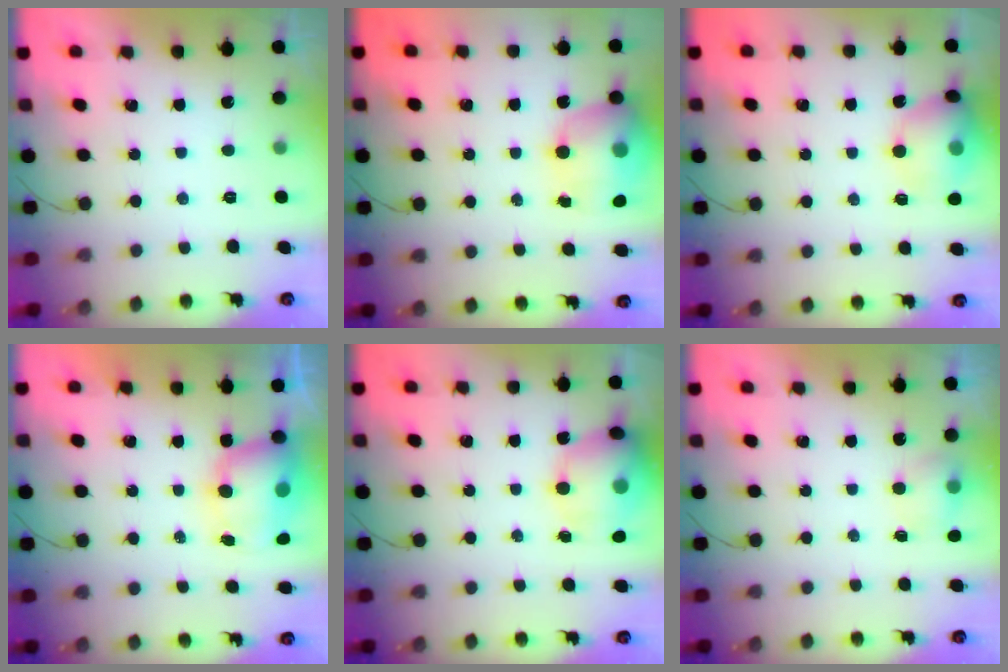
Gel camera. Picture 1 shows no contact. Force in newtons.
{"total": 16.7, "press": 16.2, "slide": 3.8}
{"total": 13.1, "press": 12.9, "slide": 2.1}
{"total": 10.0, "press": 9.6, "slide": 2.7}
{"total": 17.0, "press": 16.7, "slide": 3.2}
{"total": 6.5, "press": 4.5, "slide": 4.7}